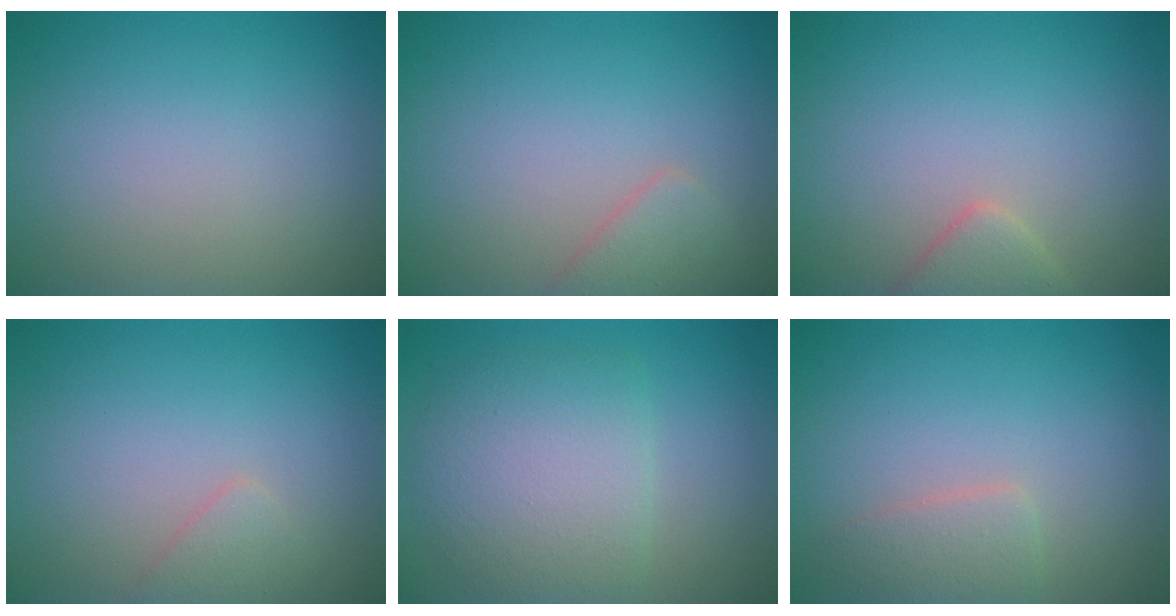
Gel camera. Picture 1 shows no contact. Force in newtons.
{"total": 1.9, "press": 1.9, "slide": 0.2}
{"total": 2.1, "press": 2.1, "slide": 0.2}
{"total": 1.2, "press": 1.2, "slide": 0.1}
{"total": 5.2, "press": 5.2, "slide": 0.1}
{"total": 2.0, "press": 2.0, "slide": 0.1}